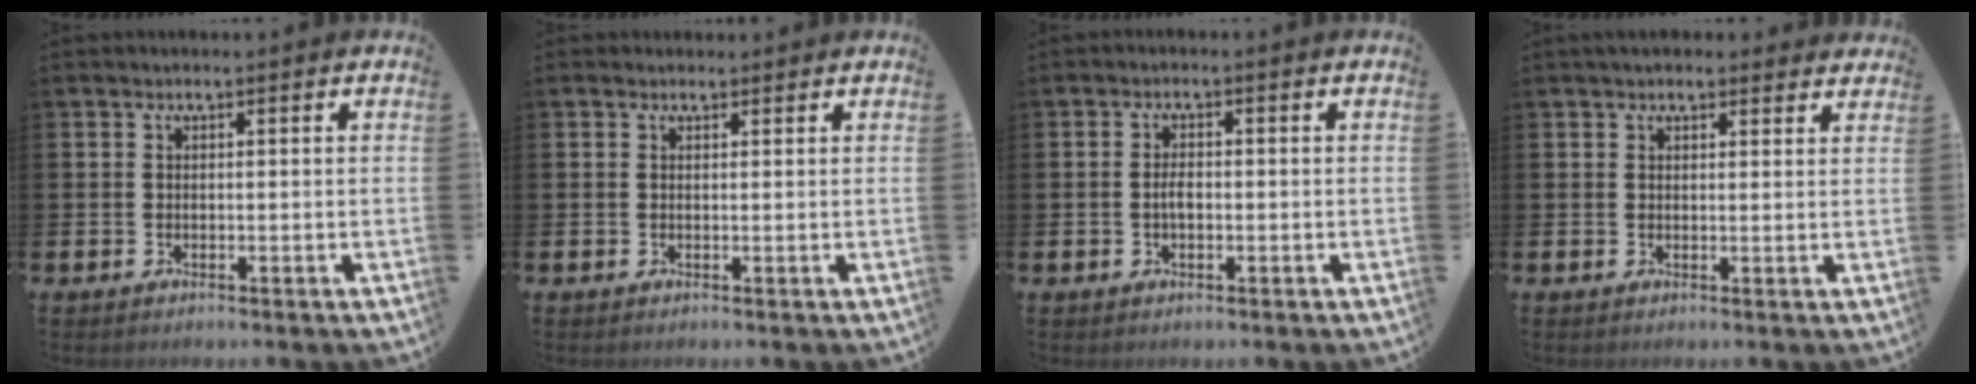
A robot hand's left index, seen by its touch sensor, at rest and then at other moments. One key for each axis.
{"total": 0.7, "fx": 0.6, "fy": 0.4, "fz": 0.0, "tx": 0.013, "ty": 0.000, "tz": 0.007}
{"total": 2.0, "fx": -0.2, "fy": 1.0, "fz": 1.7, "tx": -0.027, "ty": 0.002, "tz": -0.006}
{"total": 2.4, "fx": 2.3, "fy": 0.7, "fz": 0.3, "tx": 0.003, "ty": -0.009, "tz": 0.040}